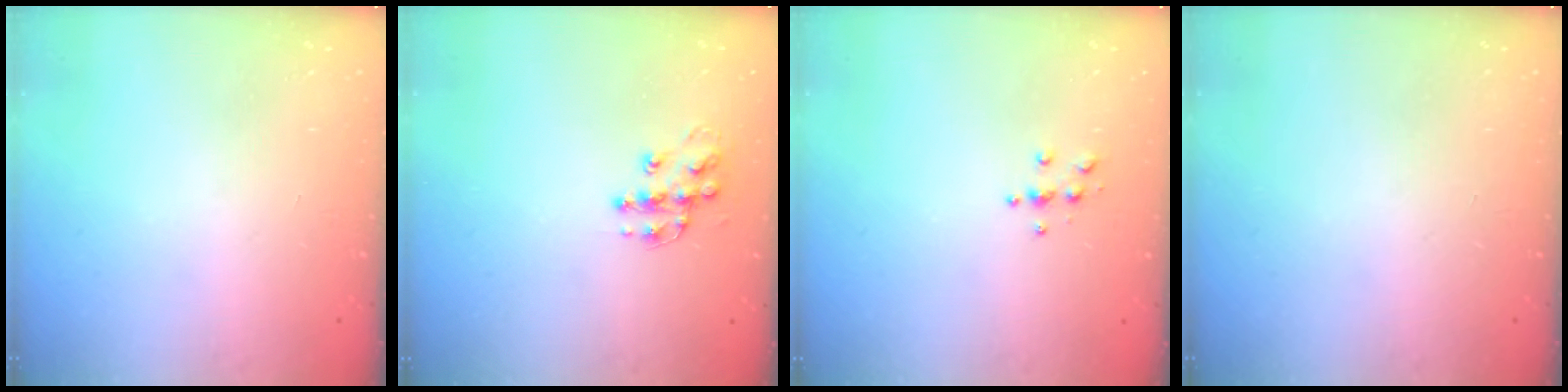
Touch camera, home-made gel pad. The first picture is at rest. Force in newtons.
{"total": 10.7, "press": 10.7, "slide": 0.6}
{"total": 3.8, "press": 3.8, "slide": 0.4}
{"total": 0.0}